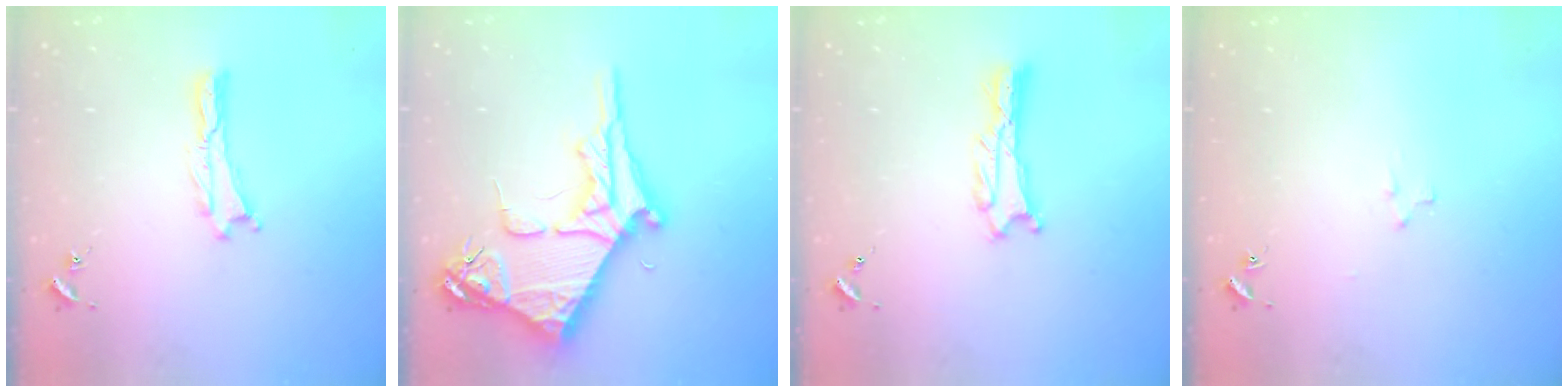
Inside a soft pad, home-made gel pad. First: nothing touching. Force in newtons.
{"total": 10.4, "press": 10.4, "slide": 0.9}
{"total": 0.7, "press": 0.7, "slide": 0.1}
{"total": 2.2, "press": 2.2, "slide": 0.2}